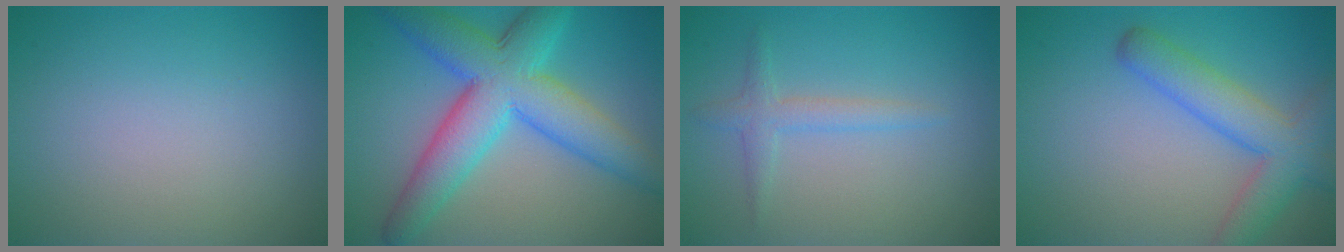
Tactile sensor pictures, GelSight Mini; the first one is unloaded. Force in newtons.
{"total": 9.2, "press": 9.2, "slide": 0.2}
{"total": 1.8, "press": 1.8, "slide": 0.0}
{"total": 5.3, "press": 5.3, "slide": 0.2}